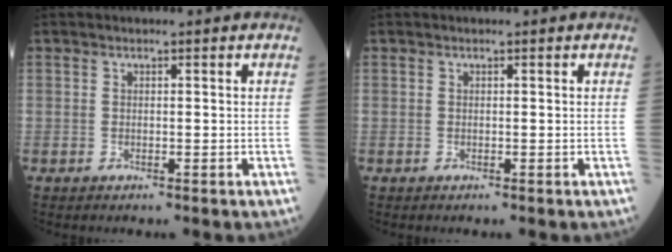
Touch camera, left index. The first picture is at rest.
{"total": 0.0}